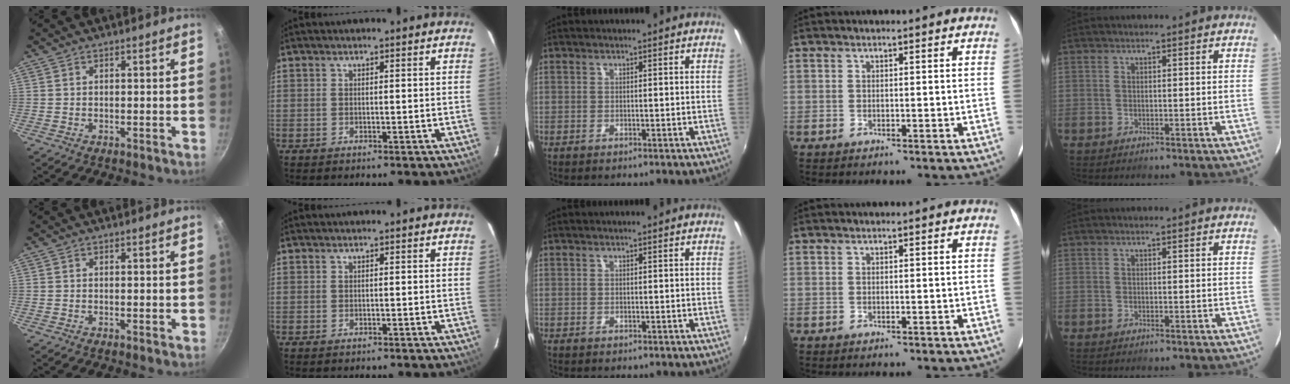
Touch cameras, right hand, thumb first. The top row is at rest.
{}